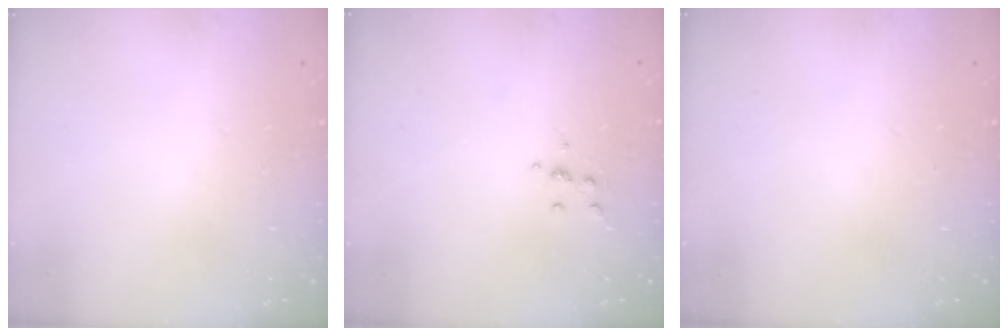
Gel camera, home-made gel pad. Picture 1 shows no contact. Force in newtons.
{"total": 4.0, "press": 3.9, "slide": 0.9}
{"total": 0.0}